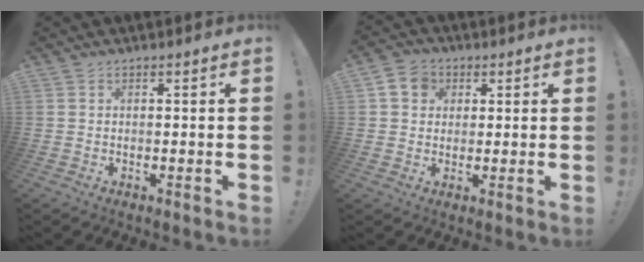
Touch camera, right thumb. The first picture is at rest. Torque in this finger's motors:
{"motor_torque": [-0.02, 0.81, 0.37, -0.03, 0.00]}